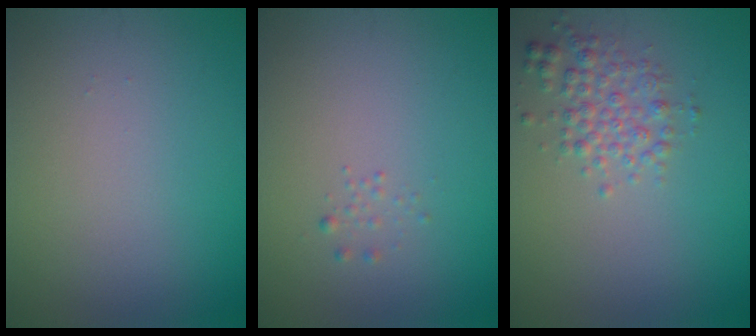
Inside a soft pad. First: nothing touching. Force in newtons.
{"total": 0.6, "press": 0.6, "slide": 0.0}
{"total": 2.5, "press": 2.5, "slide": 0.0}